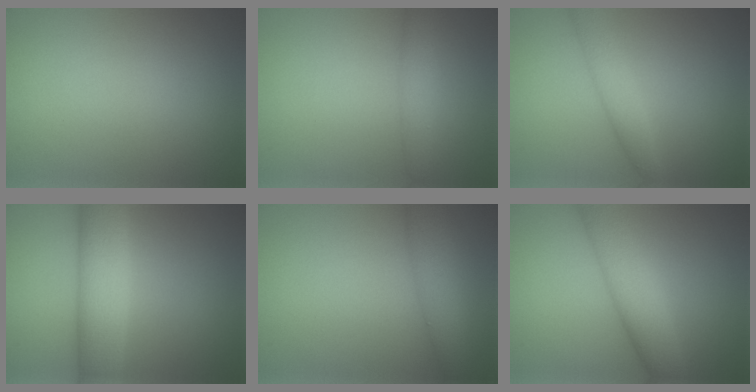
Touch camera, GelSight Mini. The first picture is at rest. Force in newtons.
{"total": 2.0, "press": 2.0, "slide": 0.1}
{"total": 2.7, "press": 2.7, "slide": 0.0}
{"total": 6.5, "press": 6.5, "slide": 0.2}
{"total": 3.9, "press": 3.9, "slide": 0.1}
{"total": 5.8, "press": 5.8, "slide": 0.2}